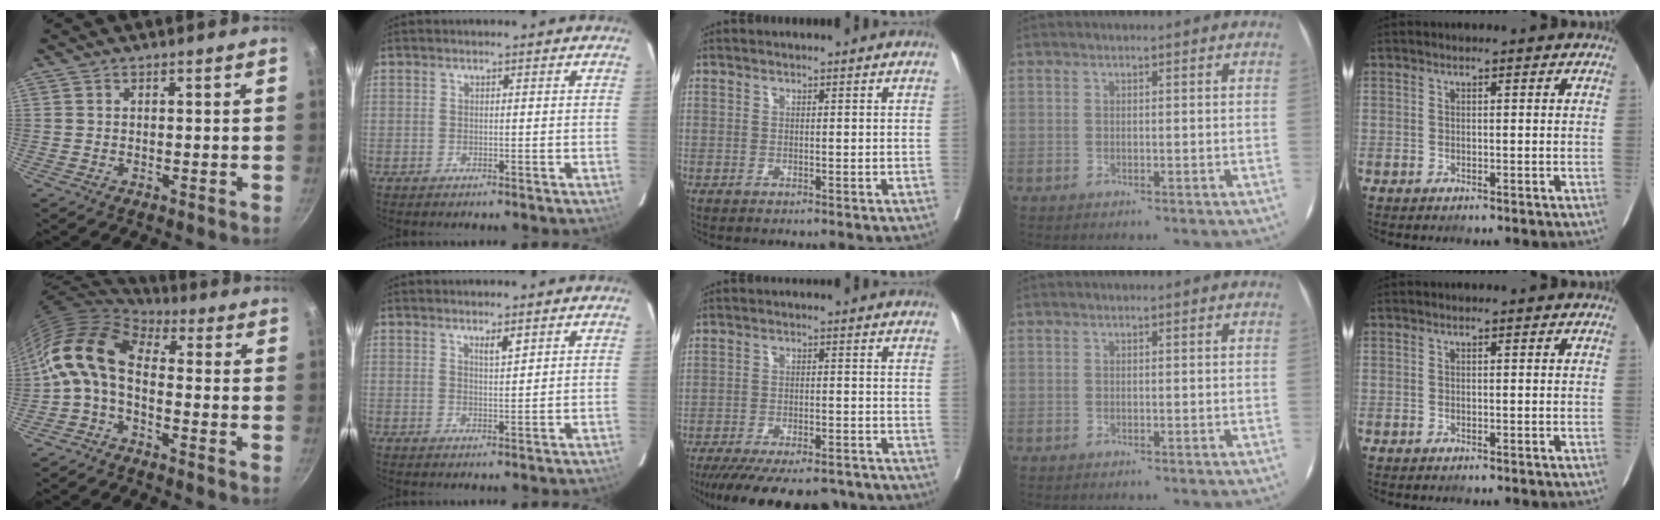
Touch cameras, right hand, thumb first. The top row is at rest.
{"thumb": {"total": 11.9, "force": [-1.5, 6.6, 9.8], "torque": [-0.189, 0.055, -0.051]}, "index": {"total": 2.0, "force": [1.3, 0.2, 1.4], "torque": [-0.028, -0.002, 0.024]}, "middle": {"total": 18.3, "force": [-15.3, 5.5, 8.5], "torque": [-0.152, -0.024, -0.209]}}